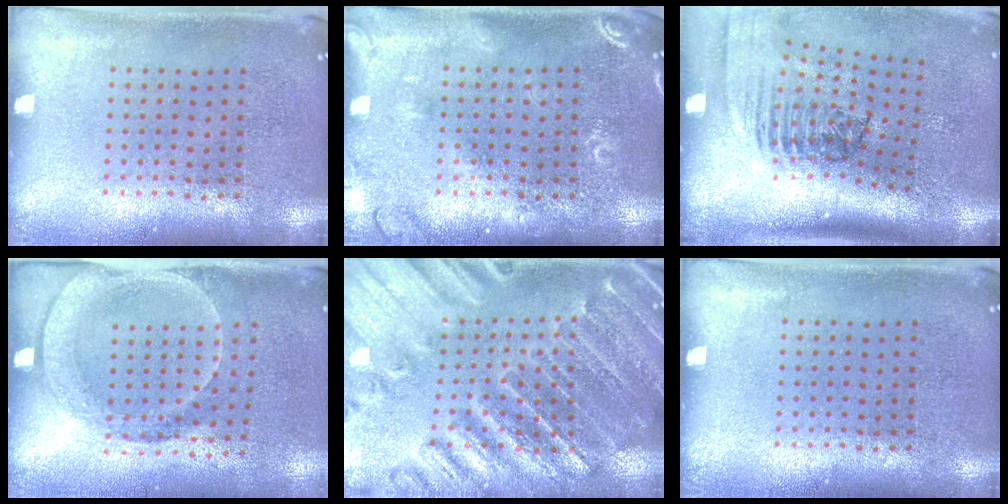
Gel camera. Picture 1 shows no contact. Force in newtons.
{"total": 2.5, "press": 2.4, "slide": 0.5}
{"total": 2.6, "press": 1.8, "slide": 1.9}
{"total": 1.7, "press": 1.4, "slide": 1.1}
{"total": 2.7, "press": 2.7, "slide": 0.4}
{"total": 0.0}